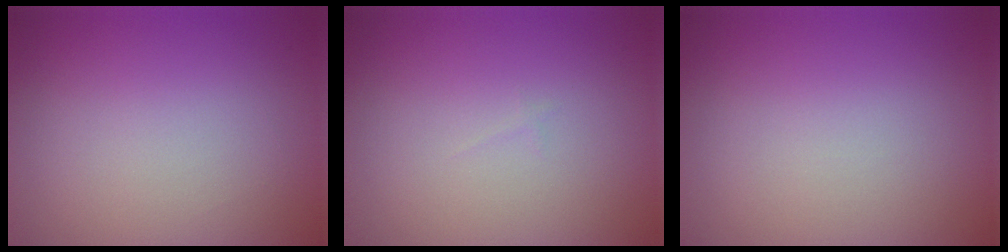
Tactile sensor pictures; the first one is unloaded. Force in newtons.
{"total": 0.0}
{"total": 0.0}